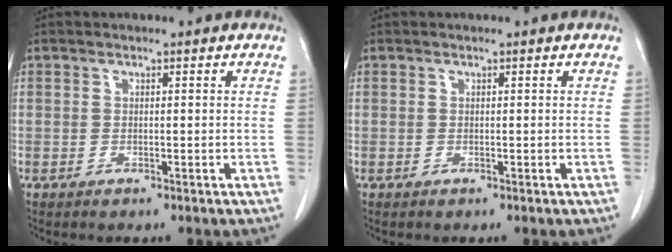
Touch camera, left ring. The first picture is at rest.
{"total": 0.0}